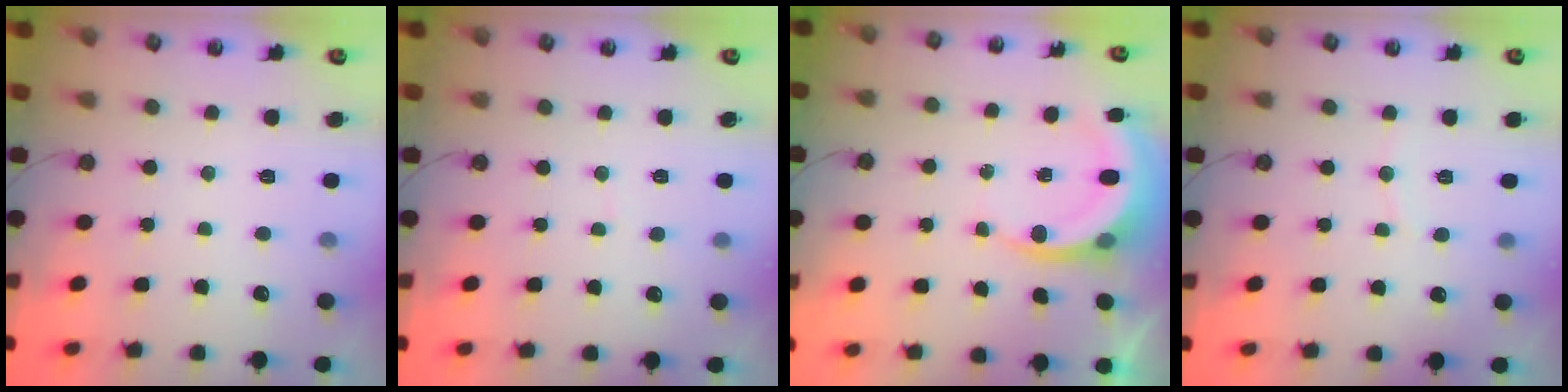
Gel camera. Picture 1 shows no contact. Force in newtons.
{"total": 2.3, "press": 2.3, "slide": 0.3}
{"total": 4.6, "press": 4.6, "slide": 0.3}
{"total": 2.8, "press": 2.8, "slide": 0.3}